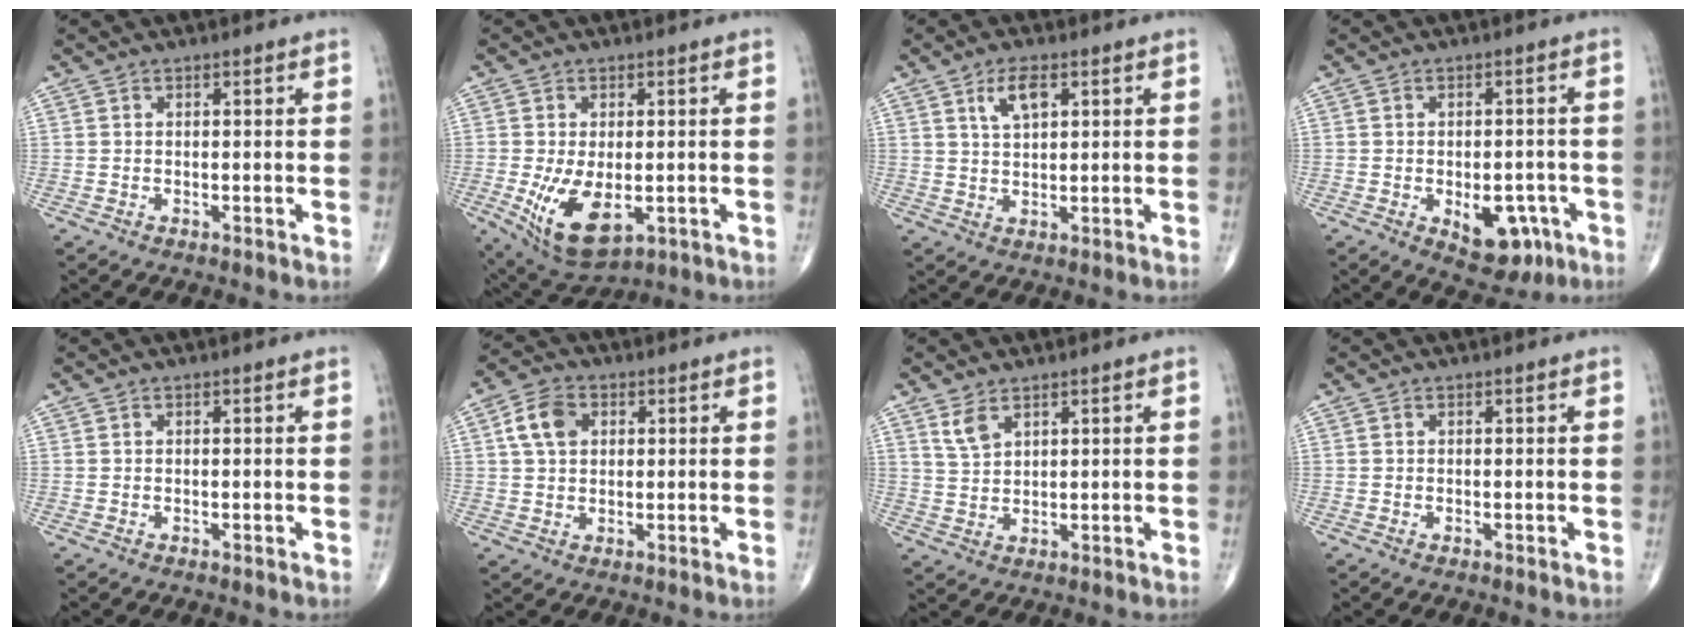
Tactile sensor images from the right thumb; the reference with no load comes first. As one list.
[{"total": 10.8, "force": [-2.4, 5.7, 8.9], "torque": [-0.158, -0.018, -0.024]}, {"total": 5.2, "force": [2.3, 2.3, 4.0], "torque": [-0.070, -0.006, 0.045]}, {"total": 9.0, "force": [-3.3, 5.2, 6.5], "torque": [-0.060, 0.012, -0.033]}, {"total": 0.0}, {"total": 6.8, "force": [1.9, 4.8, 4.3], "torque": [-0.073, 0.008, 0.029]}, {"total": 3.6, "force": [2.4, 1.7, 2.1], "torque": [-0.041, -0.011, 0.055]}, {"total": 0.0}]